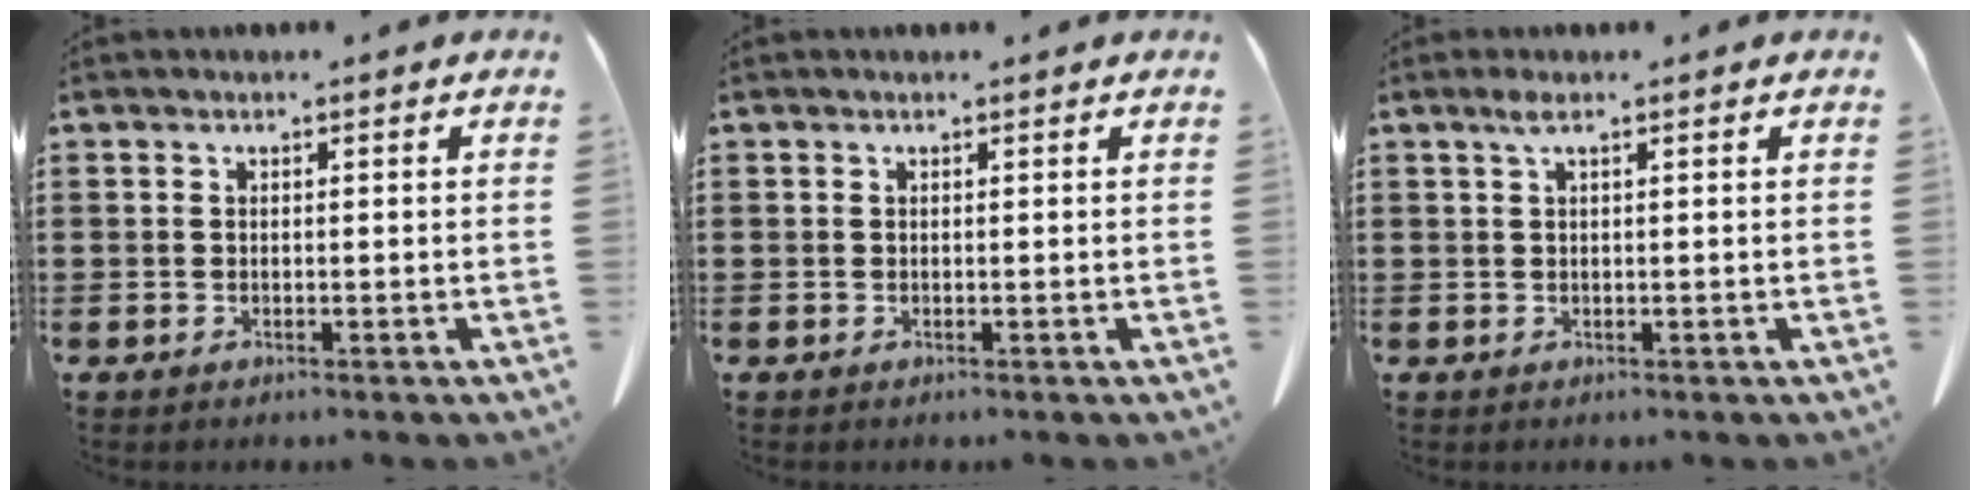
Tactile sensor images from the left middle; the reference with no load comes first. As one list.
[{"total": 0.0}, {"total": 1.5, "force": [0.6, 0.1, 1.4], "torque": [-0.029, 0.003, 0.010]}]